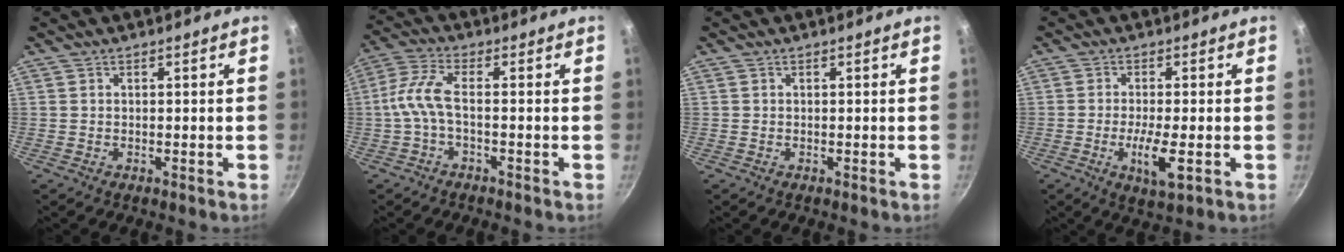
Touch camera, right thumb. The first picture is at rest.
{"total": 6.4, "force": [-0.9, 2.1, 6.0], "torque": [-0.149, 0.023, -0.025]}
{"total": 0.0}
{"total": 6.0, "force": [-1.7, 1.6, 5.6], "torque": [-0.107, -0.010, -0.029]}